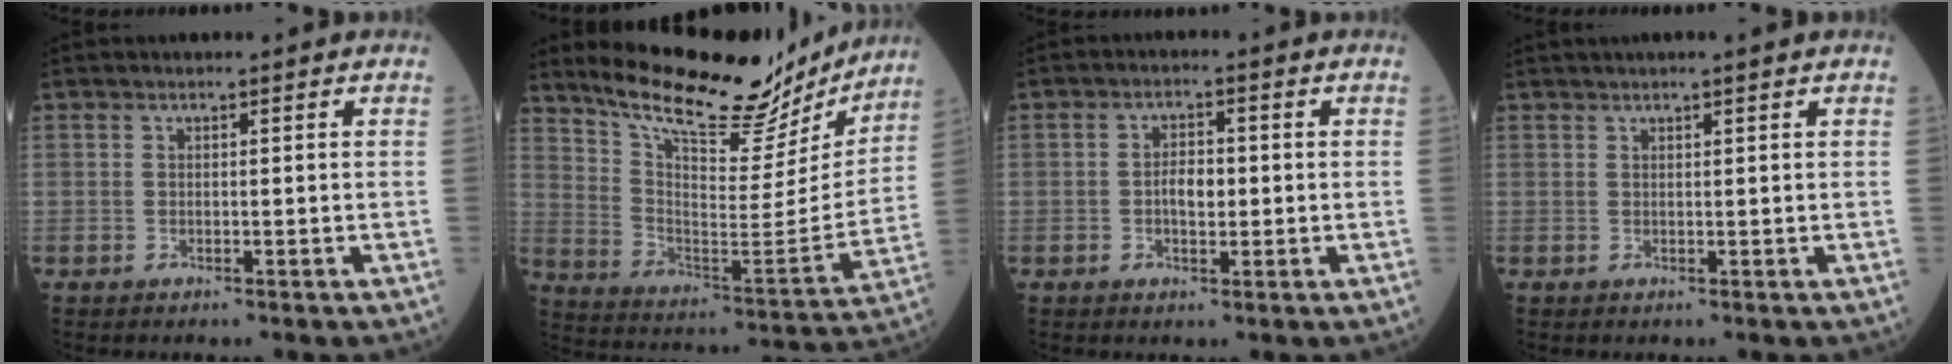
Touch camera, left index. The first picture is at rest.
{"total": 22.9, "force": [20.1, 5.6, 9.5], "torque": [-0.148, -0.027, 0.297]}
{"total": 3.2, "force": [-0.4, 1.6, 2.8], "torque": [-0.045, 0.006, -0.008]}
{"total": 3.2, "force": [2.6, -0.1, 1.8], "torque": [-0.013, 0.024, 0.040]}